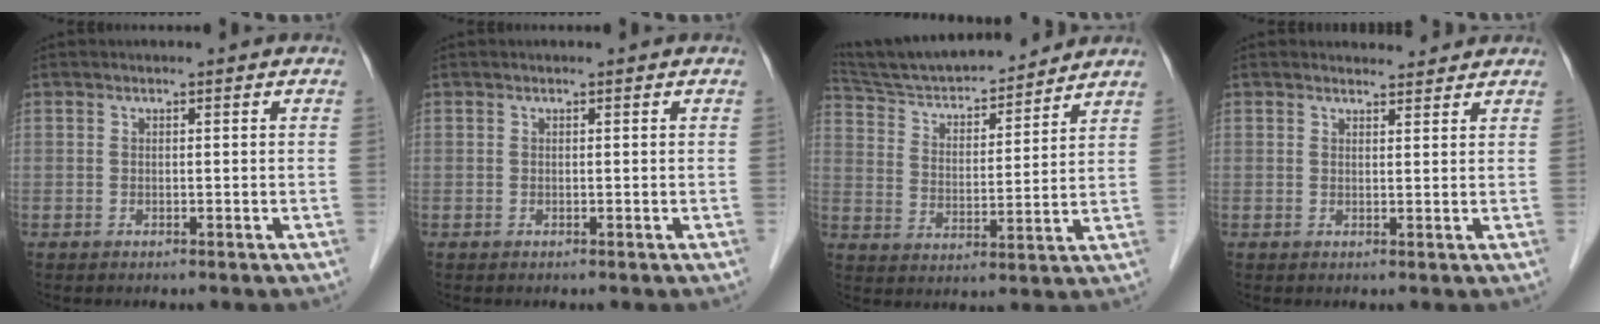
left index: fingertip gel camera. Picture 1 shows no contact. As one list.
[{"total": 0.0}, {"total": 17.4, "force": [16.1, 2.6, 5.9], "torque": [-0.102, 0.016, 0.264]}, {"total": 2.6, "force": [2.6, 0.6, 0.0], "torque": [-0.007, 0.005, 0.033]}]